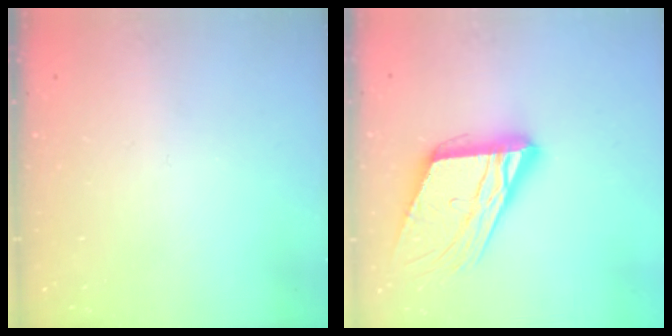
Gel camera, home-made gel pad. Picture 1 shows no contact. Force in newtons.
{"total": 18.4, "press": 18.1, "slide": 2.9}